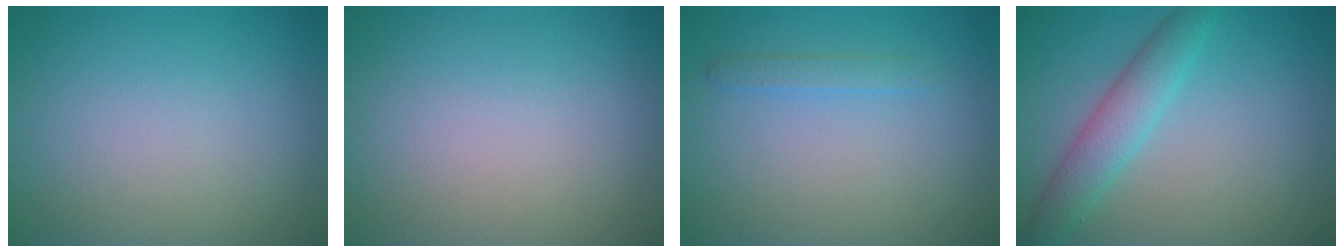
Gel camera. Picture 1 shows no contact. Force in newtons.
{"total": 0.0}
{"total": 1.1, "press": 1.1, "slide": 0.0}
{"total": 3.5, "press": 3.5, "slide": 0.1}